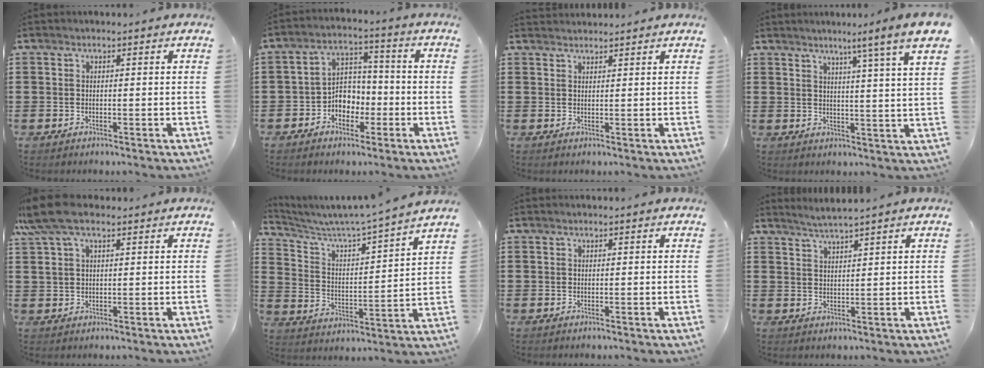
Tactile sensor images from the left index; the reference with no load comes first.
{"total": 5.3, "force": [-2.4, 4.2, 2.1], "torque": [-0.046, 0.014, -0.048]}
{"total": 1.3, "force": [1.3, 0.1, 0.0], "torque": [-0.002, -0.001, 0.027]}
{"total": 5.5, "force": [3.8, -1.6, 3.6], "torque": [-0.068, -0.032, 0.051]}
{"total": 7.8, "force": [4.6, 3.0, 5.5], "torque": [-0.136, 0.001, 0.081]}
{"total": 4.4, "force": [4.0, -0.3, 1.8], "torque": [-0.056, -0.039, 0.056]}
{"total": 0.0}
{"total": 2.3, "force": [2.1, -0.5, 0.7], "torque": [-0.016, -0.001, 0.040]}